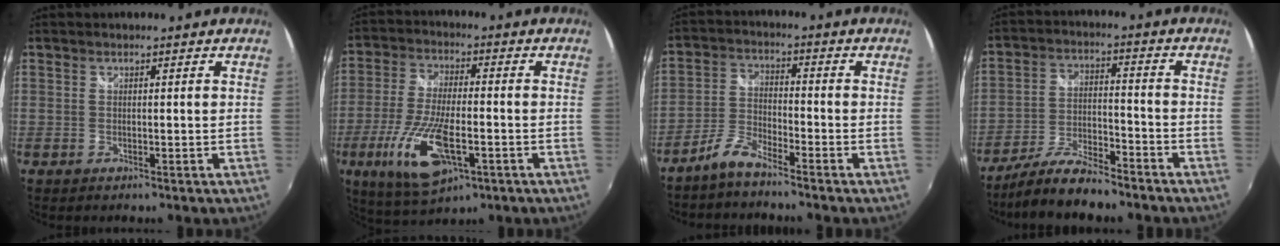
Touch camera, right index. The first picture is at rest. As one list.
[{"total": 14.6, "force": [-5.3, 5.3, 12.6], "torque": [-0.265, -0.024, -0.096]}, {"total": 5.2, "force": [-4.4, 1.0, 2.4], "torque": [-0.059, 0.008, -0.095]}, {"total": 11.7, "force": [-9.9, 2.4, 5.7], "torque": [-0.130, -0.008, -0.178]}]